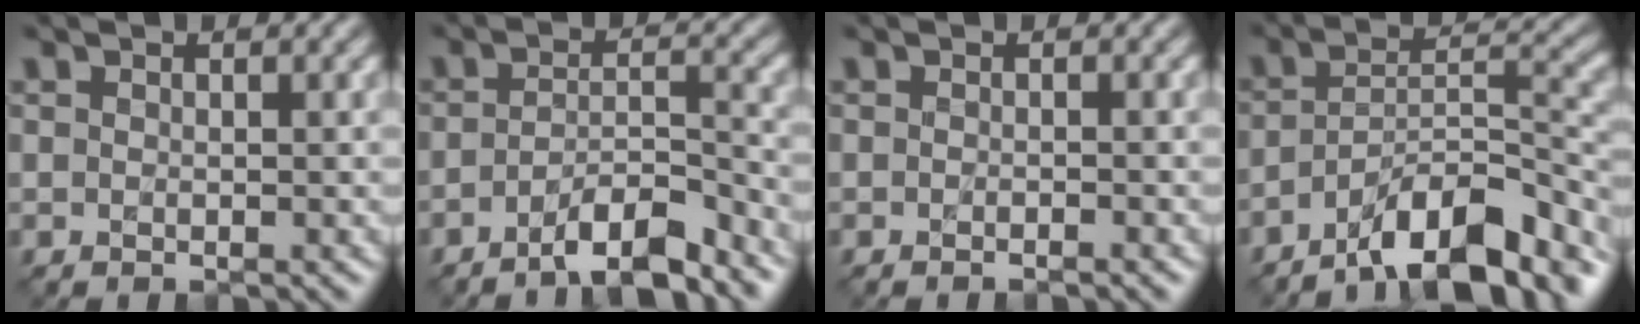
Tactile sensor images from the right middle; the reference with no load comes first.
{"total": 5.5, "force": [-4.1, 1.2, 3.5], "torque": [-0.053, 0.005, -0.070]}
{"total": 0.7, "force": [-0.5, 0.1, 0.5], "torque": [-0.005, -0.001, -0.009]}
{"total": 11.0, "force": [-7.7, 3.2, 7.2], "torque": [-0.105, 0.013, -0.140]}